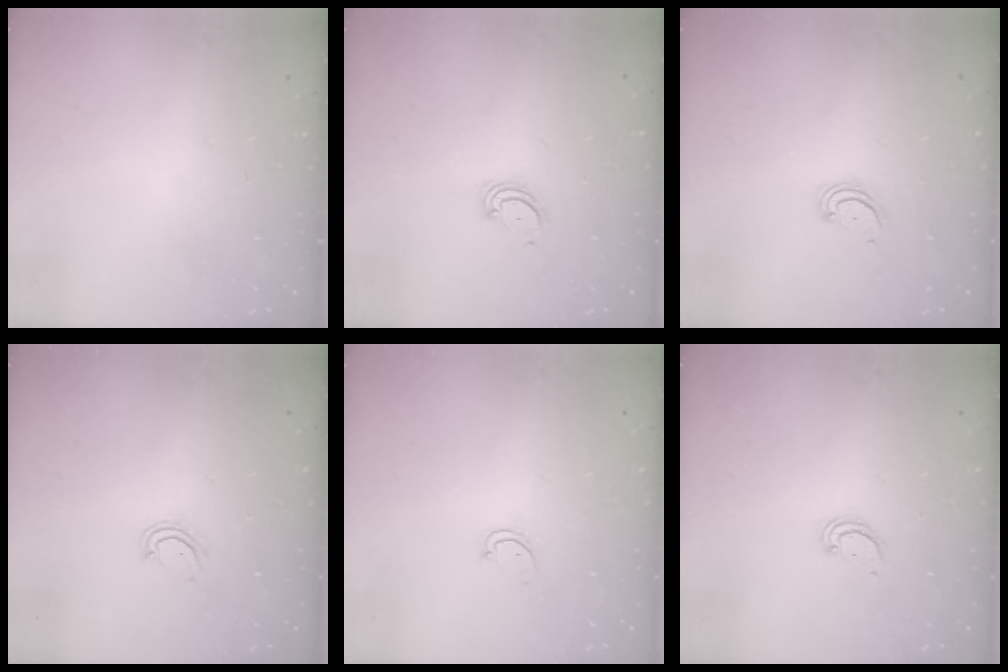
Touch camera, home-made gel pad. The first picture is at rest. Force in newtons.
{"total": 3.1, "press": 3.1, "slide": 0.3}
{"total": 2.5, "press": 2.5, "slide": 0.3}
{"total": 3.9, "press": 3.9, "slide": 0.4}
{"total": 2.5, "press": 2.5, "slide": 0.3}
{"total": 2.2, "press": 2.2, "slide": 0.1}